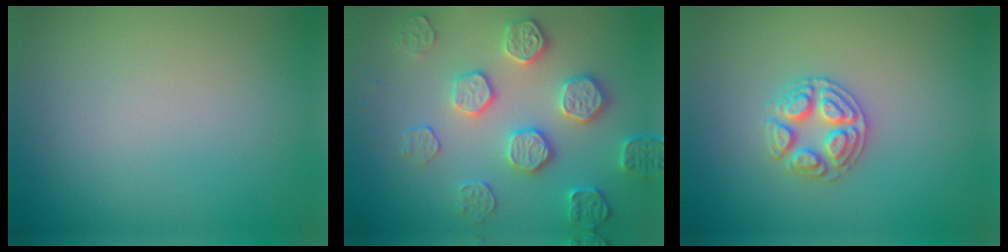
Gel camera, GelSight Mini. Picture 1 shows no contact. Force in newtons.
{"total": 4.6, "press": 4.3, "slide": 1.6}
{"total": 2.9, "press": 2.8, "slide": 0.4}